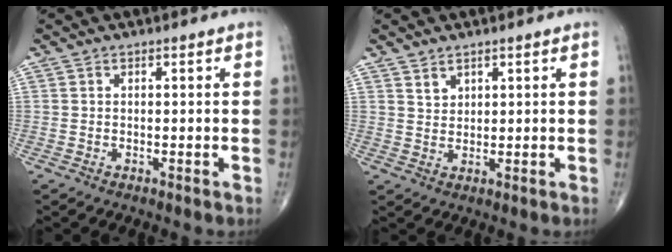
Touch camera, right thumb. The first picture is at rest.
{"total": 2.2, "force": [1.8, 1.1, 0.7], "torque": [-0.002, -0.015, 0.035]}